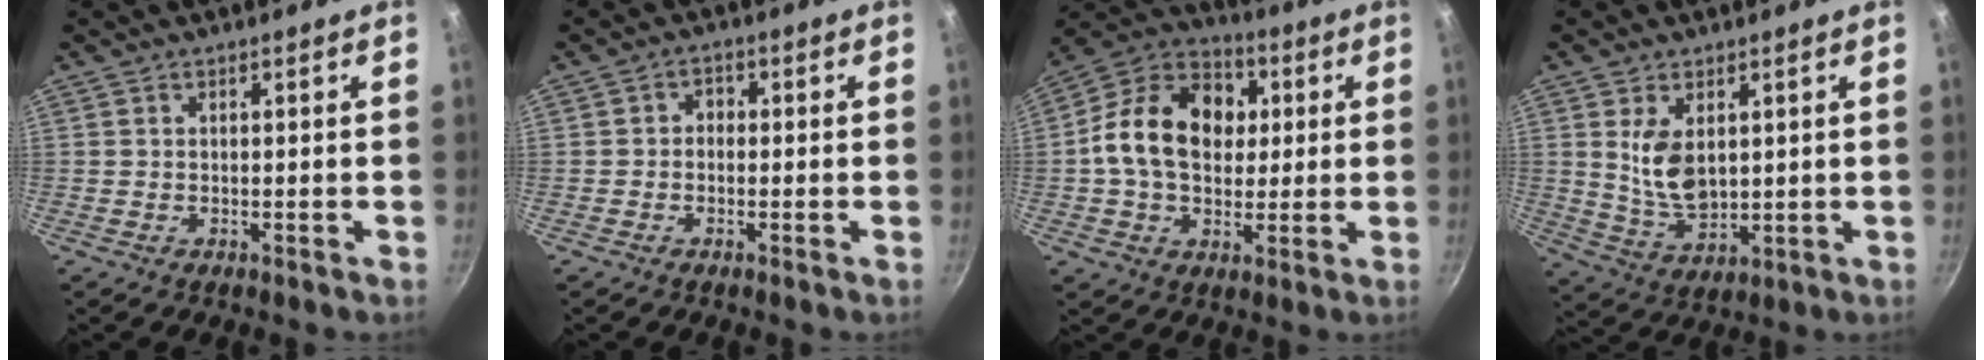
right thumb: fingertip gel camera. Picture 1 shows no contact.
{"total": 2.1, "force": [-0.4, 1.7, 1.1], "torque": [-0.011, 0.010, -0.011]}
{"total": 17.6, "force": [2.0, 13.0, 11.7], "torque": [-0.168, 0.022, 0.015]}
{"total": 8.7, "force": [2.2, 5.1, 6.7], "torque": [-0.111, -0.027, 0.054]}